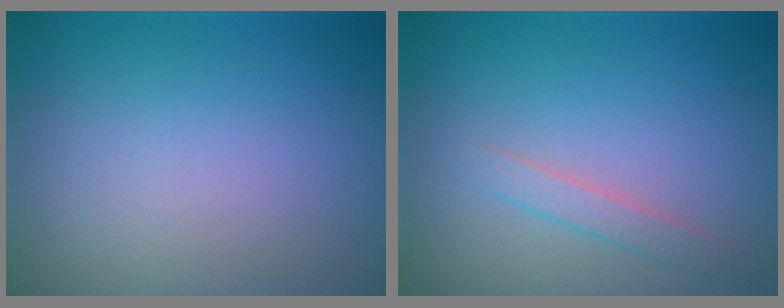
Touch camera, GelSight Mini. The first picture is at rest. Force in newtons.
{"total": 1.5, "press": 1.5, "slide": 0.1}